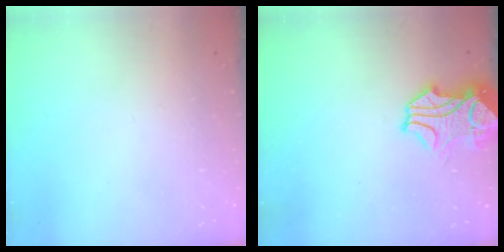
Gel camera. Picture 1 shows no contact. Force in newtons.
{"total": 2.0, "press": 1.3, "slide": 1.5}